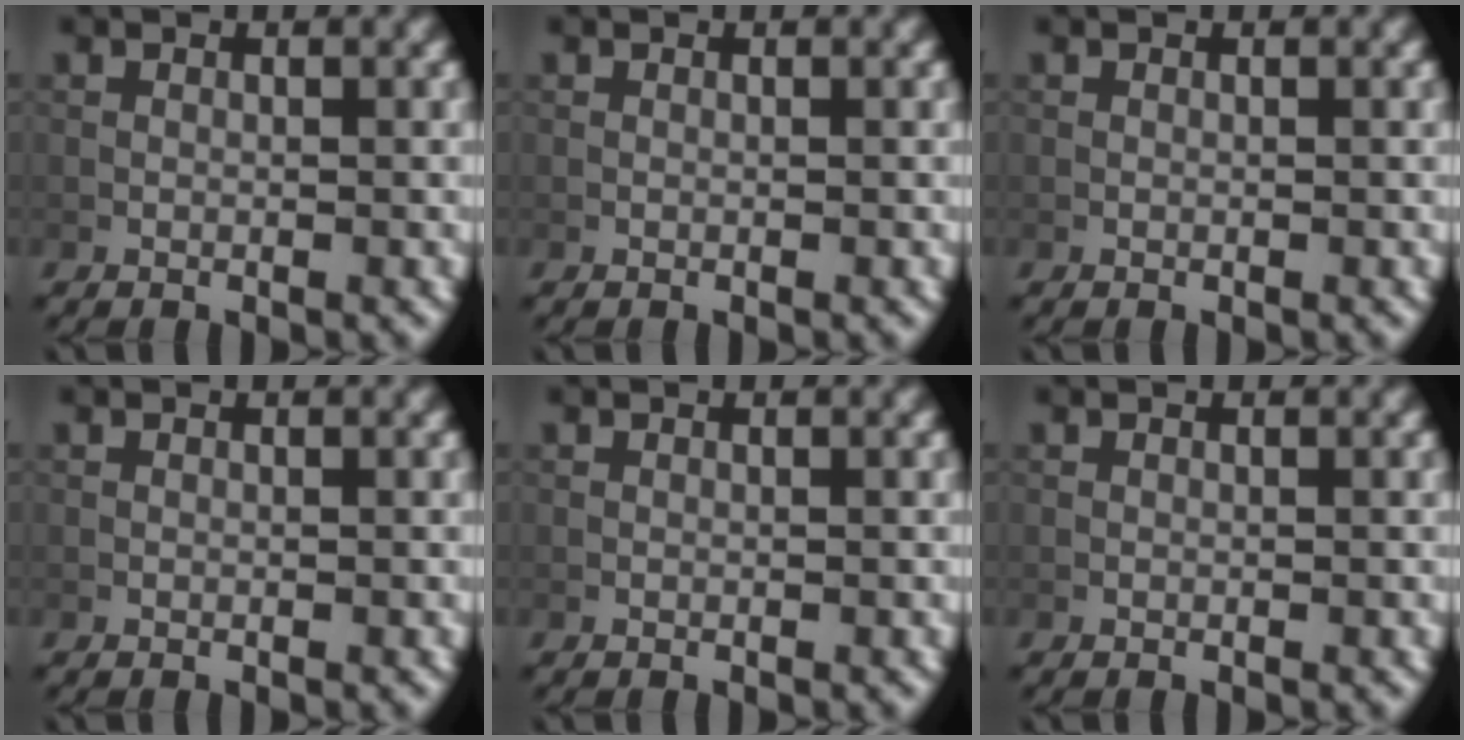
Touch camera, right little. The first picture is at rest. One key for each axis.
{"total": 0.0}
{"total": 0.0}
{"total": 0.0}
{"total": 0.0}
{"total": 0.0}